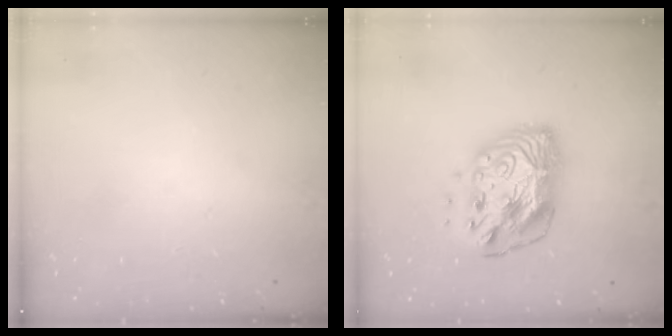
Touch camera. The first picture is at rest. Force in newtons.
{"total": 13.1, "press": 13.0, "slide": 1.6}